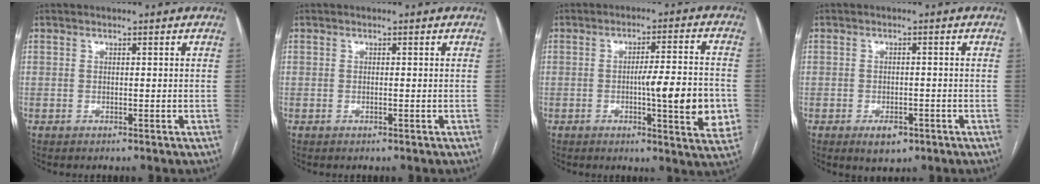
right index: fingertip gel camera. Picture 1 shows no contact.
{"total": 0.0}
{"total": 12.1, "force": [-2.1, 1.1, 11.9], "torque": [-0.162, -0.004, -0.027]}
{"total": 3.6, "force": [-2.0, 2.0, 2.3], "torque": [-0.033, 0.000, -0.021]}